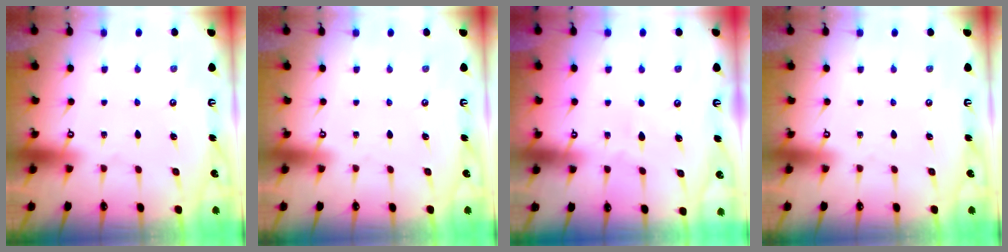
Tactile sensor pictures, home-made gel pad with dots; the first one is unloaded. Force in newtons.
{"total": 0.0}
{"total": 5.1, "press": 5.0, "slide": 0.6}
{"total": 0.0}